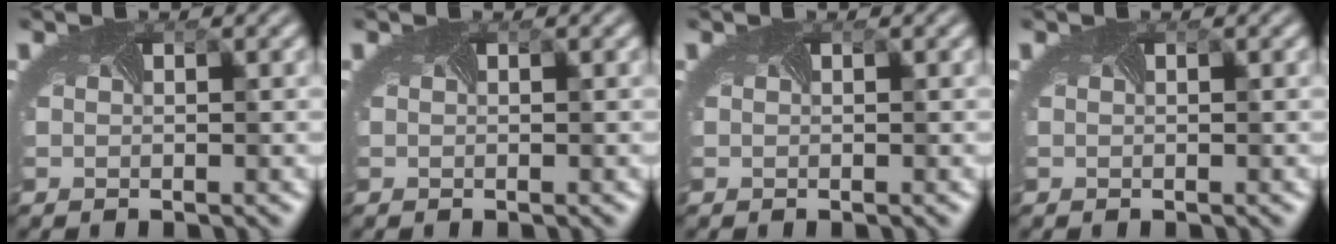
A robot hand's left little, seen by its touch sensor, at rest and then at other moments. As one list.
[{"total": 0.0}, {"total": 0.0}, {"total": 0.0}]